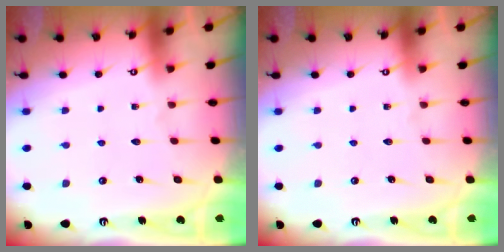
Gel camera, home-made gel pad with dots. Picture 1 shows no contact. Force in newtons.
{"total": 0.0}